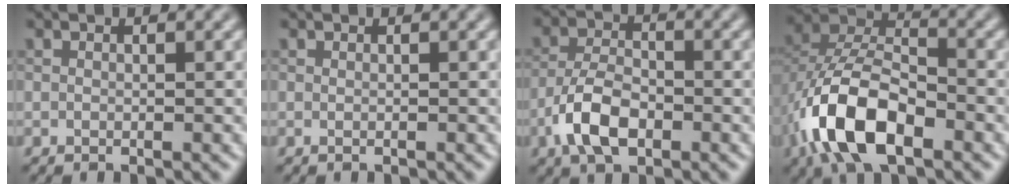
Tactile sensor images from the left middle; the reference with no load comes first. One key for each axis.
{"total": 0.5, "fx": 0.0, "fy": 0.3, "fz": 0.4, "tx": -0.003, "ty": 0.002, "tz": -0.003}
{"total": 4.8, "fx": -2.3, "fy": 2.4, "fz": 3.4, "tx": -0.066, "ty": 0.006, "tz": -0.051}
{"total": 9.6, "fx": -4.2, "fy": 5.0, "fz": 7.0, "tx": -0.143, "ty": 0.011, "tz": -0.088}